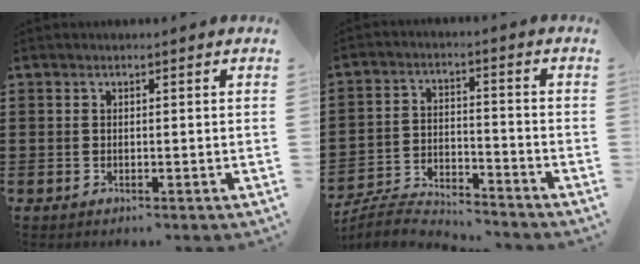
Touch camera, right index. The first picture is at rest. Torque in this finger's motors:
{"motor_torque": [-0.67, 0.57, -0.80, -0.21]}